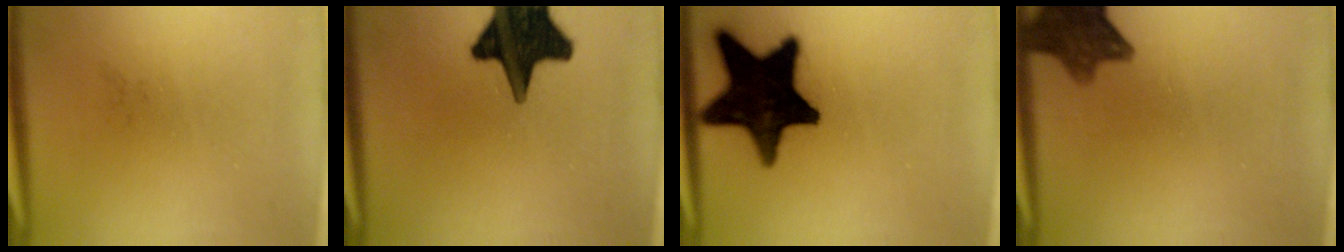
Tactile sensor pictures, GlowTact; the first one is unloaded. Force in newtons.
{"total": 19.4}
{"total": 19.3}
{"total": 9.8}